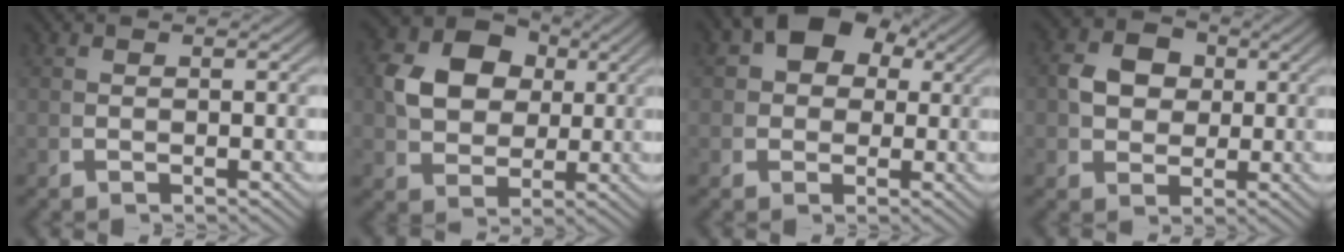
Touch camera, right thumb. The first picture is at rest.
{"total": 8.5, "force": [2.2, 6.3, 5.3], "torque": [-0.128, -0.021, 0.056]}
{"total": 6.8, "force": [2.8, 4.7, 3.9], "torque": [-0.074, 0.002, 0.044]}
{"total": 5.2, "force": [1.2, 4.1, 3.0], "torque": [-0.068, -0.016, 0.032]}